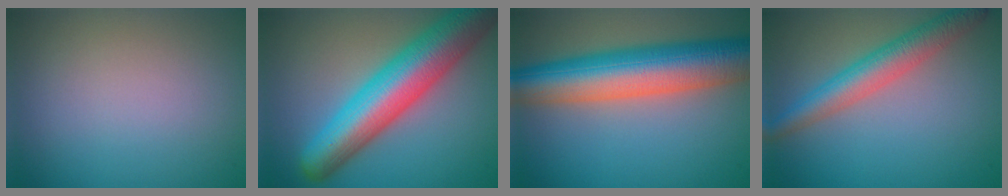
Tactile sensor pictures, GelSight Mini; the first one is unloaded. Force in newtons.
{"total": 10.0, "press": 10.0, "slide": 0.4}
{"total": 10.5, "press": 10.5, "slide": 0.4}
{"total": 4.4, "press": 4.4, "slide": 0.1}